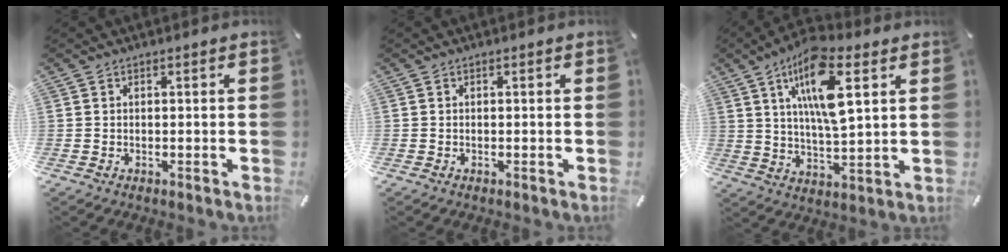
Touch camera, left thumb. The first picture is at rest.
{"total": 0.0}
{"total": 13.7, "force": [6.2, 4.5, 11.4], "torque": [-0.218, -0.014, 0.103]}